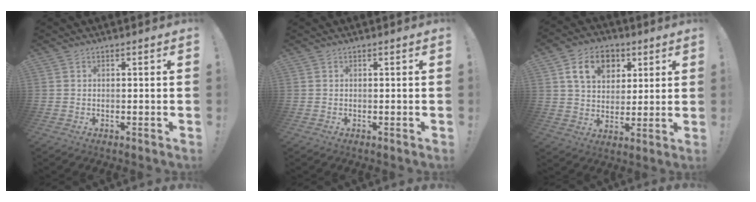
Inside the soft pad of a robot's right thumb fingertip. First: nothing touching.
{"total": 0.0}
{"total": 12.7, "force": [5.3, 9.5, 6.6], "torque": [-0.097, -0.009, 0.100]}